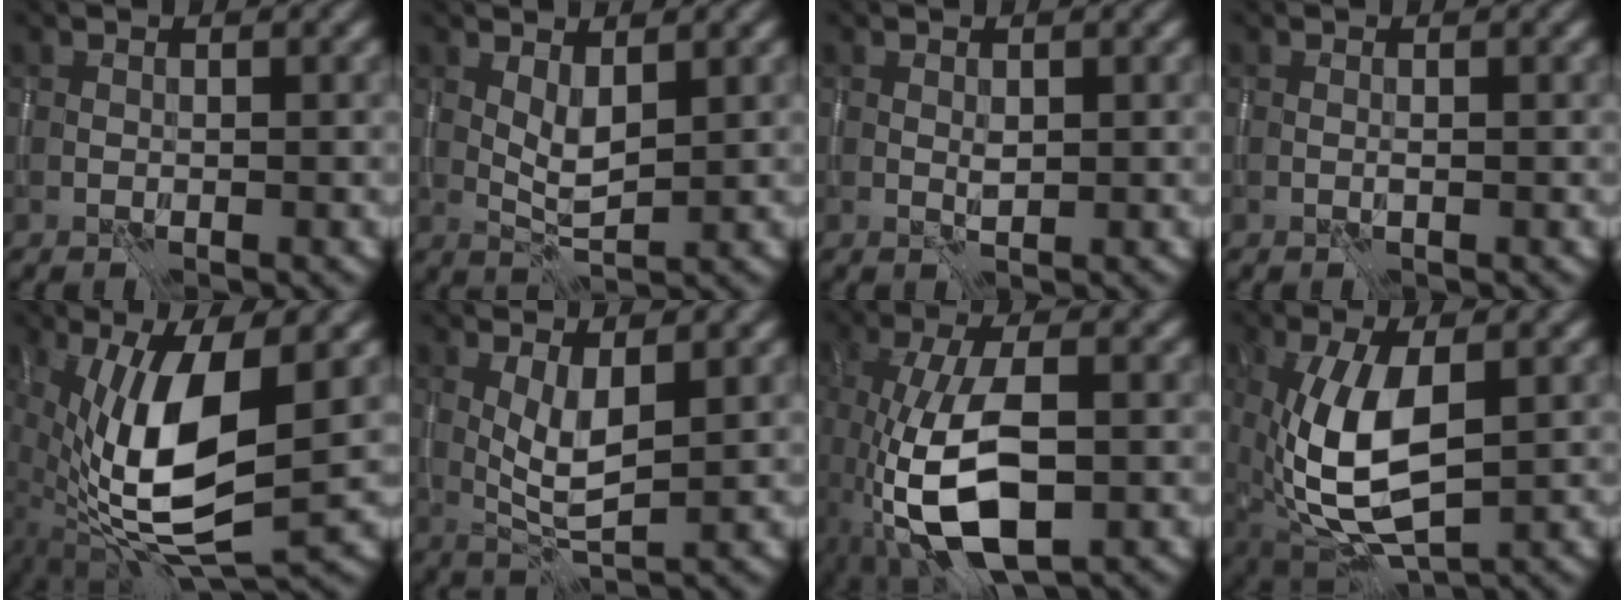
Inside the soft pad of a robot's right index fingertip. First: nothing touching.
{"total": 2.4, "force": [1.0, 0.8, 2.0], "torque": [-0.041, -0.004, 0.022]}
{"total": 0.6, "force": [0.4, 0.2, 0.5], "torque": [-0.012, -0.001, 0.008]}
{"total": 0.0}
{"total": 11.6, "force": [0.1, 4.2, 10.8], "torque": [-0.214, -0.012, 0.003]}
{"total": 3.5, "force": [0.9, 1.0, 3.2], "torque": [-0.067, -0.008, 0.020]}
{"total": 9.5, "force": [-3.2, 3.8, 8.1], "torque": [-0.172, -0.004, -0.057]}
{"total": 9.6, "force": [0.1, 4.7, 8.4], "torque": [-0.181, -0.011, 0.002]}